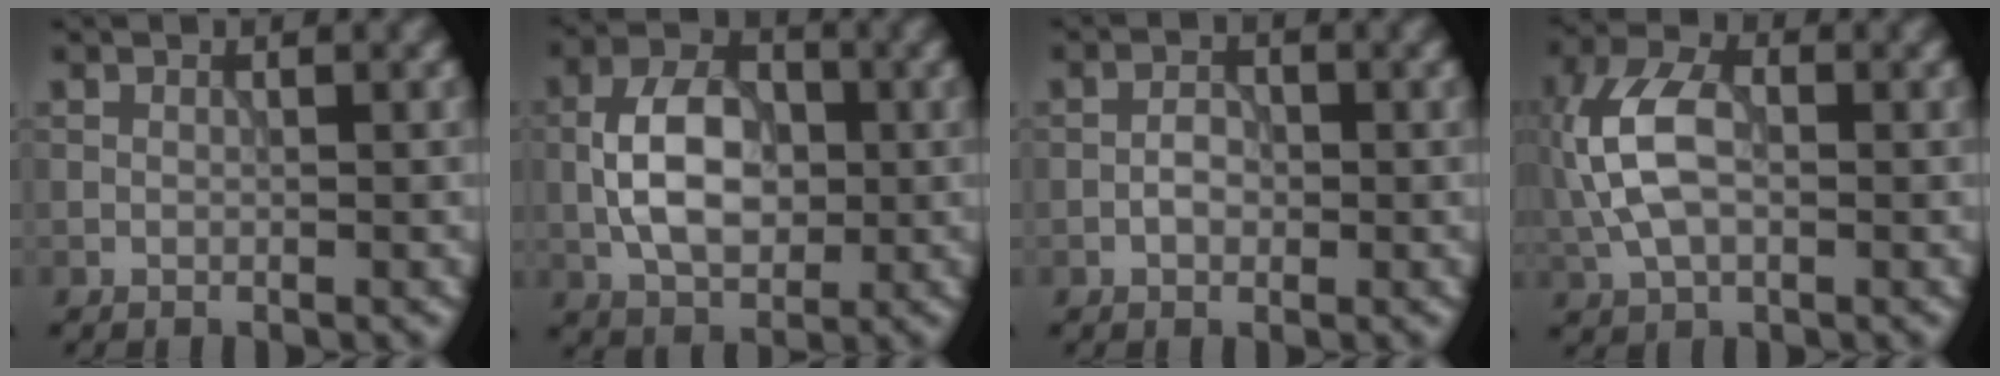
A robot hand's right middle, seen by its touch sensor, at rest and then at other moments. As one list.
[{"total": 6.9, "force": [-0.4, 4.3, 5.4], "torque": [-0.100, 0.007, -0.015]}, {"total": 1.7, "force": [-0.5, 1.1, 1.2], "torque": [-0.021, 0.005, -0.014]}, {"total": 6.9, "force": [0.0, 4.2, 5.6], "torque": [-0.131, 0.011, -0.012]}]